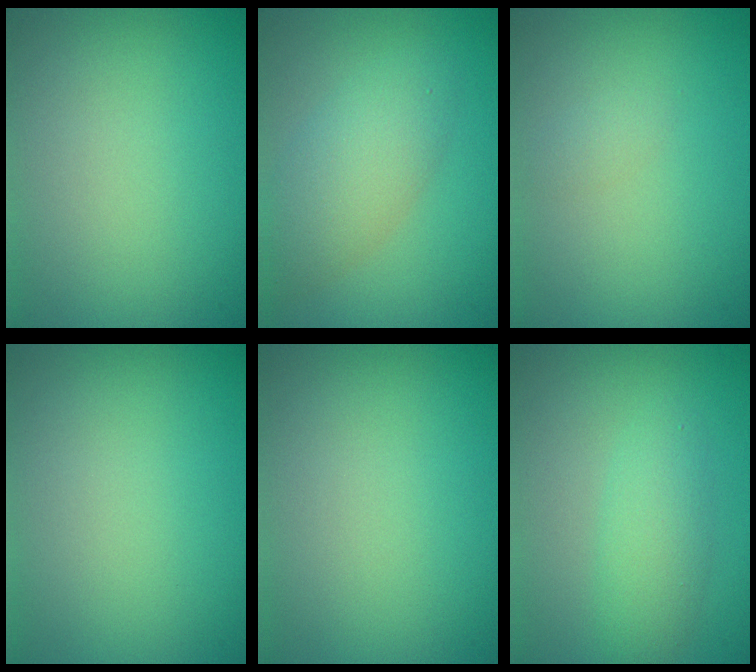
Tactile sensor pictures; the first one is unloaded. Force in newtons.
{"total": 4.3, "press": 4.3, "slide": 0.1}
{"total": 0.7, "press": 0.7, "slide": 0.1}
{"total": 0.0}
{"total": 0.0}
{"total": 2.8, "press": 2.8, "slide": 0.2}